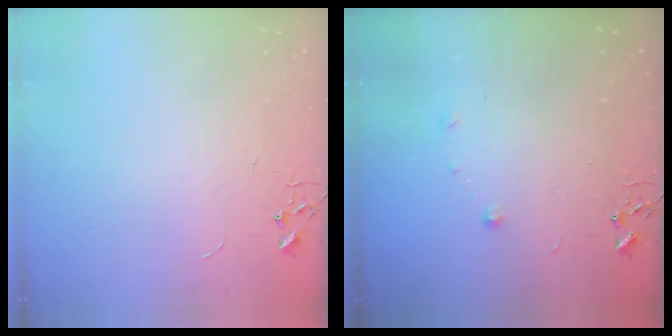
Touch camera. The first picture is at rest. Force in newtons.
{"total": 5.0, "press": 4.9, "slide": 0.8}